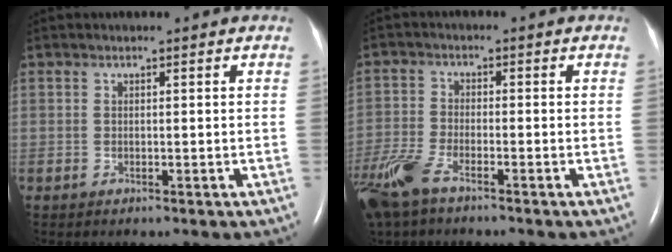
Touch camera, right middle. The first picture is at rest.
{"total": 8.2, "force": [-5.8, 2.3, 5.2], "torque": [-0.126, -0.016, -0.117]}